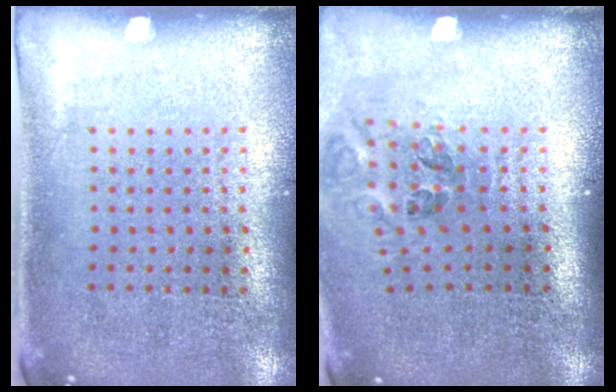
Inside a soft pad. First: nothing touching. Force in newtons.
{"total": 1.2, "press": 0.9, "slide": 0.7}